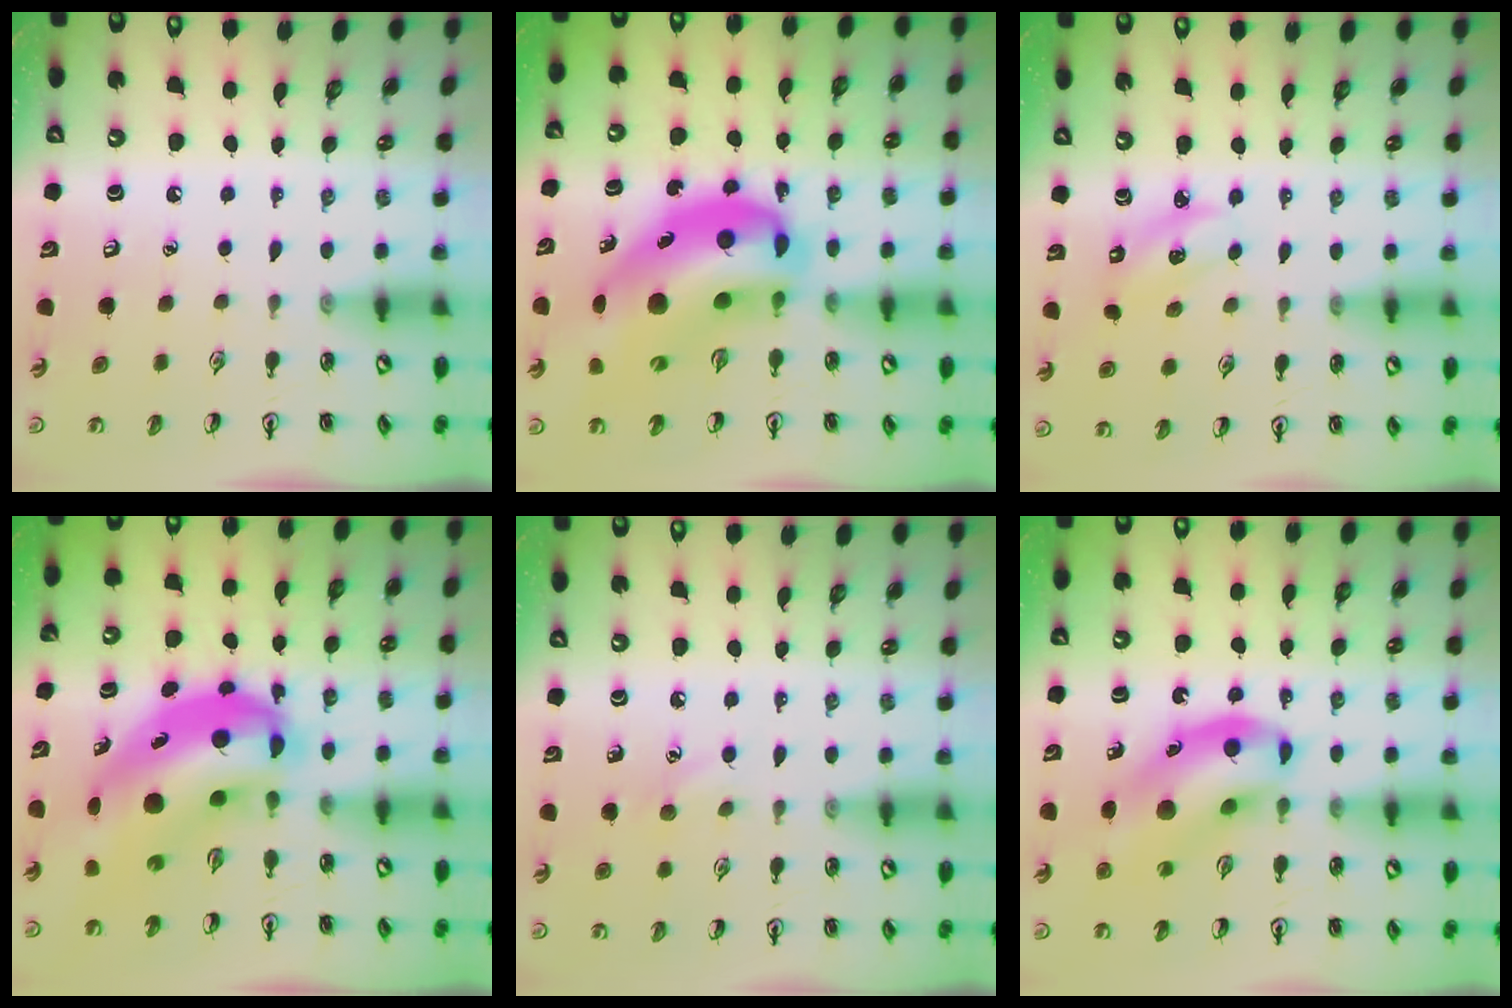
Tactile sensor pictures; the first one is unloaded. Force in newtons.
{"total": 20.8, "press": 20.0, "slide": 5.8}
{"total": 2.6, "press": 2.5, "slide": 0.6}
{"total": 12.5, "press": 12.0, "slide": 3.5}
{"total": 5.9, "press": 5.7, "slide": 1.7}
{"total": 13.2, "press": 12.7, "slide": 3.7}